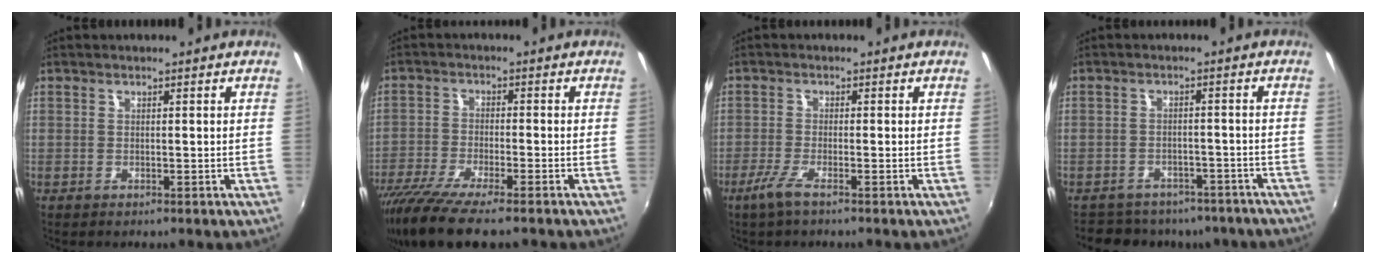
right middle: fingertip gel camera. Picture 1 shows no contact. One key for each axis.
{"total": 11.7, "fx": -9.1, "fy": 1.8, "fz": 7.1, "tx": -0.159, "ty": -0.047, "tz": -0.167}
{"total": 3.5, "fx": -2.4, "fy": 0.1, "fz": 2.5, "tx": -0.064, "ty": -0.010, "tz": -0.049}
{"total": 14.2, "fx": -11.8, "fy": 6.3, "fz": 4.7, "tx": -0.107, "ty": -0.001, "tz": -0.149}